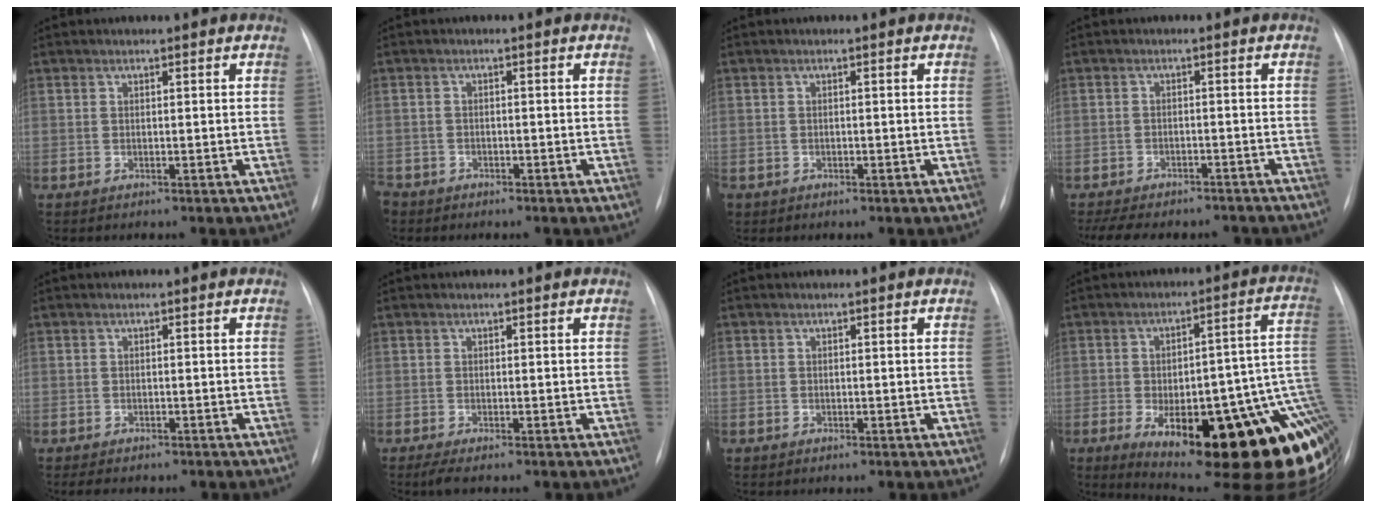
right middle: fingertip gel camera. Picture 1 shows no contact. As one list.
[{"total": 4.1, "force": [-2.9, 2.8, 0.8], "torque": [-0.024, 0.000, -0.049]}, {"total": 0.9, "force": [-0.4, 0.8, 0.2], "torque": [-0.006, 0.002, -0.002]}, {"total": 12.0, "force": [-10.2, 4.6, 4.4], "torque": [-0.083, 0.004, -0.131]}, {"total": 3.2, "force": [-2.5, 1.4, 1.4], "torque": [-0.023, -0.004, -0.027]}, {"total": 1.5, "force": [-1.1, 0.2, 1.1], "torque": [-0.027, -0.008, -0.022]}, {"total": 0.6, "force": [-0.3, 0.5, 0.0], "torque": [-0.006, 0.002, -0.005]}, {"total": 30.6, "force": [-10.1, 7.7, 27.9], "torque": [-0.243, 0.008, -0.128]}]